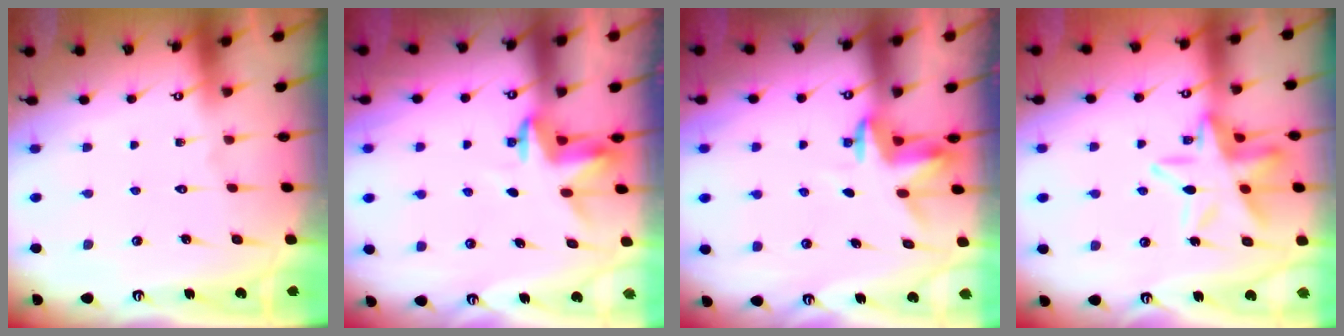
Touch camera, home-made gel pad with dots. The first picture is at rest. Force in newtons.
{"total": 3.9, "press": 3.9, "slide": 0.2}
{"total": 3.3, "press": 3.3, "slide": 0.2}
{"total": 14.9, "press": 14.9, "slide": 1.5}